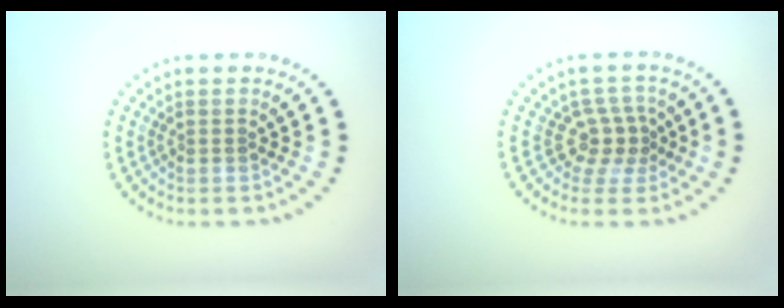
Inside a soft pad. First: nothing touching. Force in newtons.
{"total": 2.6, "press": 1.8, "slide": 1.8}